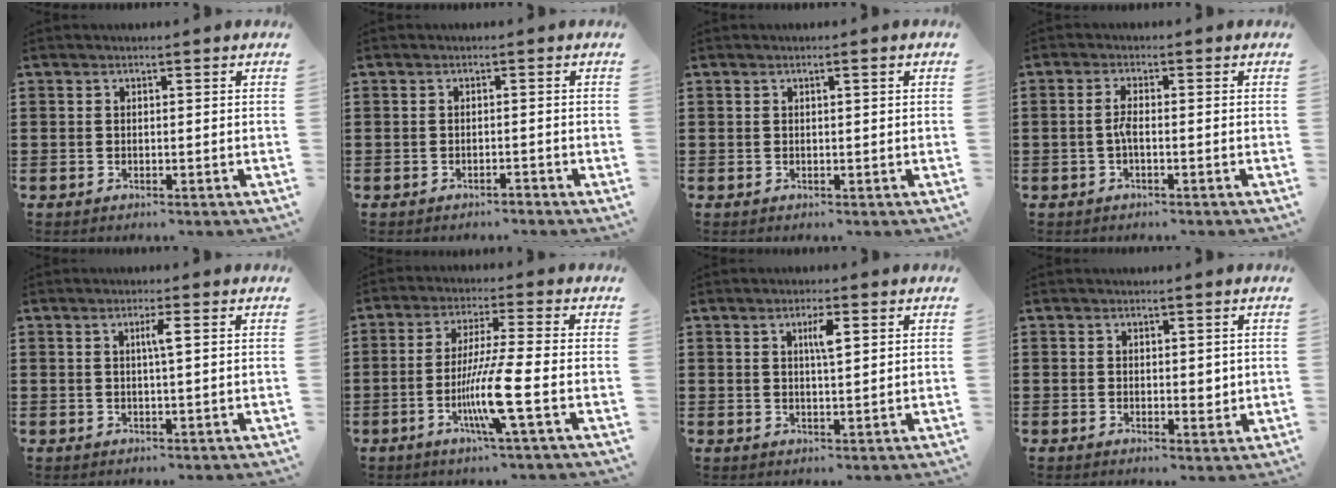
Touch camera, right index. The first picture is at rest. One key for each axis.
{"total": 1.0, "fx": -1.0, "fy": 0.0, "fz": 0.2, "tx": -0.008, "ty": -0.002, "tz": -0.020}
{"total": 0.6, "fx": 0.2, "fy": -0.1, "fz": 0.6, "tx": -0.009, "ty": -0.002, "tz": 0.003}
{"total": 2.3, "fx": -0.7, "fy": 0.4, "fz": 2.1, "tx": -0.049, "ty": -0.002, "tz": -0.015}
{"total": 2.2, "fx": 0.5, "fy": -0.2, "fz": 2.2, "tx": -0.042, "ty": -0.003, "tz": 0.005}
{"total": 9.6, "fx": -3.2, "fy": -0.2, "fz": 9.0, "tx": -0.177, "ty": -0.020, "tz": -0.064}
{"total": 3.1, "fx": 1.1, "fy": 0.6, "fz": 2.8, "tx": -0.051, "ty": 0.001, "tz": 0.014}
{"total": 2.0, "fx": 0.4, "fy": 1.3, "fz": 1.5, "tx": -0.014, "ty": -0.001, "tz": 0.004}